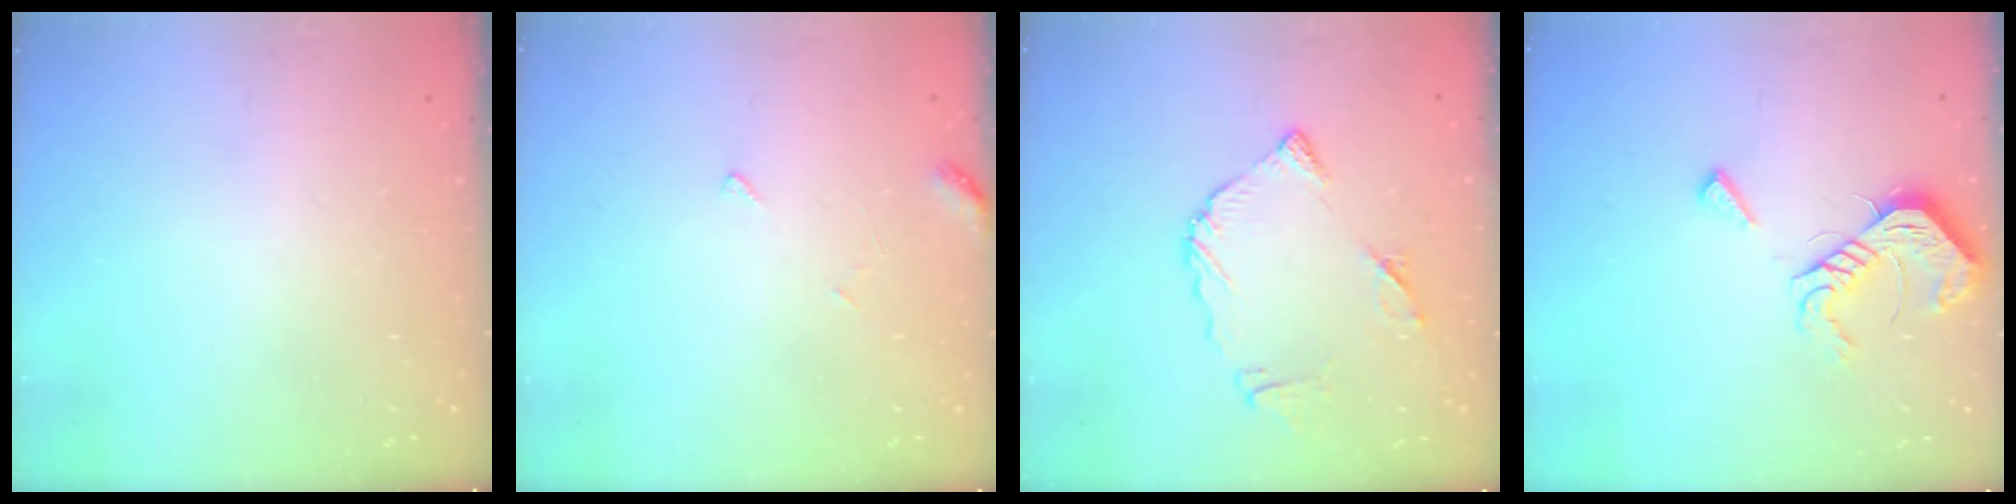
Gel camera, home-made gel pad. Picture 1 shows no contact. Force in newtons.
{"total": 5.4, "press": 5.4, "slide": 0.5}
{"total": 11.9, "press": 11.8, "slide": 1.3}
{"total": 11.4, "press": 11.4, "slide": 0.4}